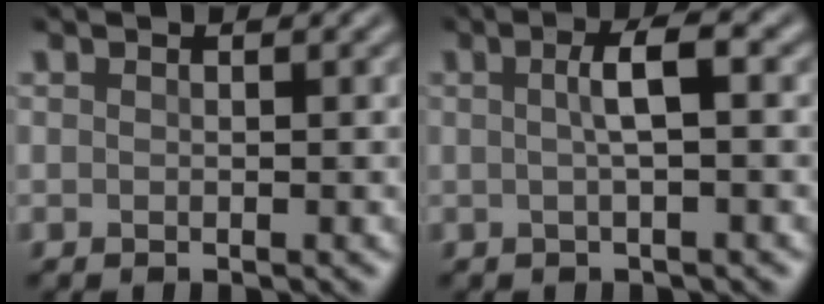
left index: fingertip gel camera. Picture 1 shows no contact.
{"total": 2.8, "force": [0.3, 0.5, 2.7], "torque": [-0.047, 0.011, 0.002]}